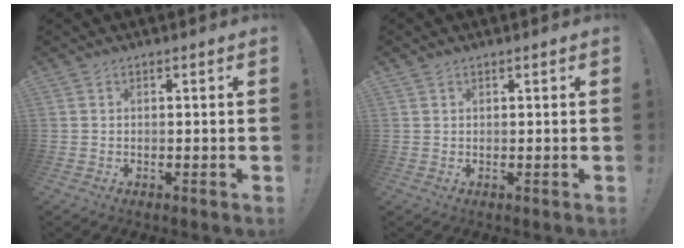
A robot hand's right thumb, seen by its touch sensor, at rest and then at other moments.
{"total": 0.8, "force": [0.6, 0.5, 0.1], "torque": [0.005, -0.004, 0.010]}